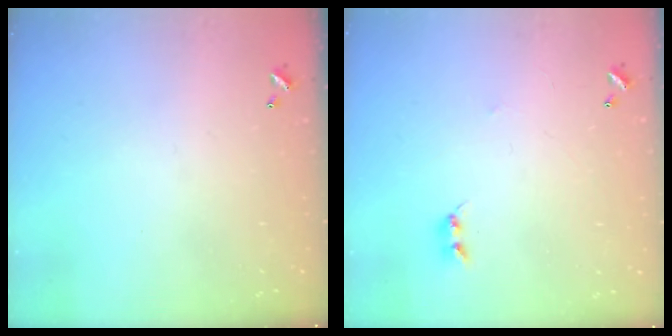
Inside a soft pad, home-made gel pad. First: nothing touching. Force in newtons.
{"total": 2.2, "press": 2.2, "slide": 0.4}